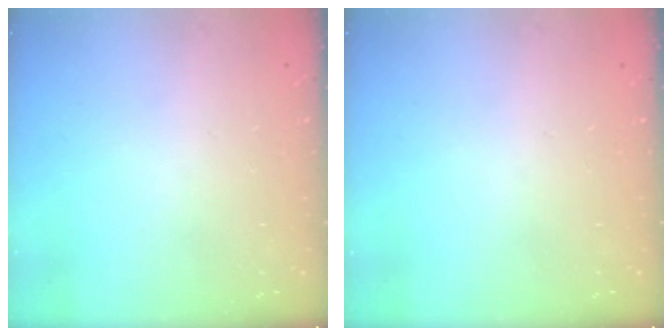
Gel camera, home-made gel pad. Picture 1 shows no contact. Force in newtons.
{"total": 0.0}